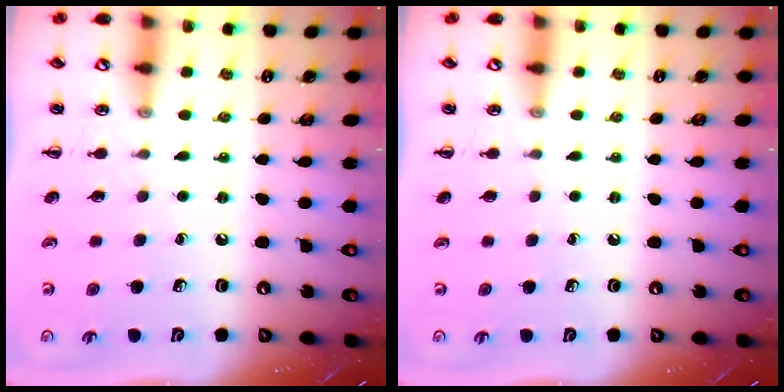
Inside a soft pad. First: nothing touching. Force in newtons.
{"total": 0.0}